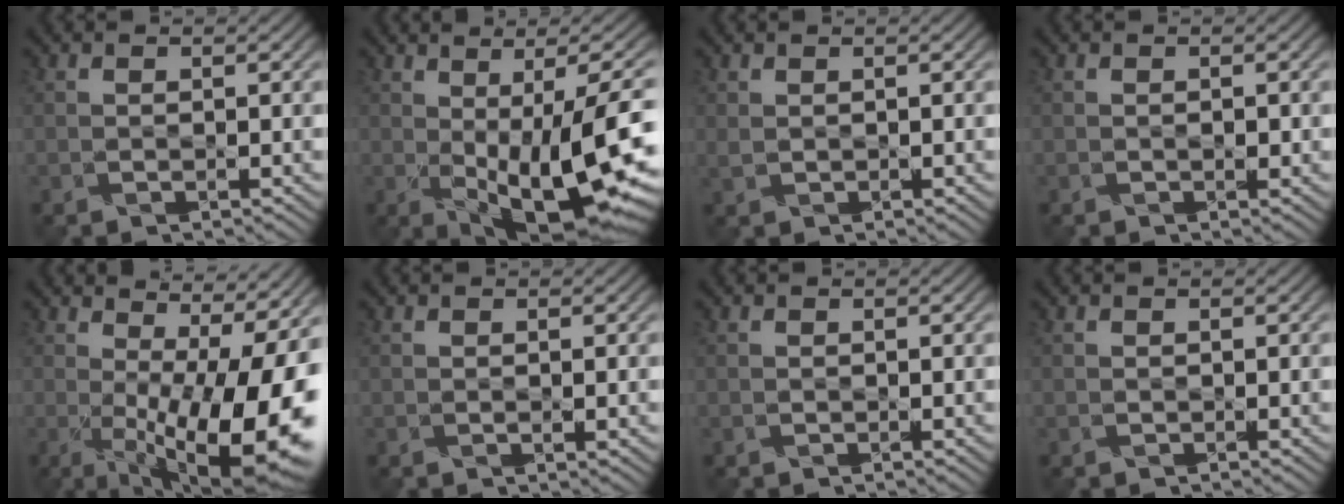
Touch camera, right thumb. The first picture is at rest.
{"total": 15.0, "force": [-2.7, 5.6, 13.6], "torque": [-0.202, -0.031, -0.018]}
{"total": 0.9, "force": [0.8, 0.5, 0.0], "torque": [-0.004, -0.001, 0.018]}
{"total": 0.7, "force": [-0.1, 0.5, 0.5], "torque": [-0.003, -0.003, -0.001]}
{"total": 16.9, "force": [-1.7, 7.2, 15.2], "torque": [-0.213, -0.042, 0.001]}
{"total": 0.8, "force": [-0.1, 0.3, 0.7], "torque": [-0.010, -0.003, -0.001]}
{"total": 0.0}
{"total": 0.0}